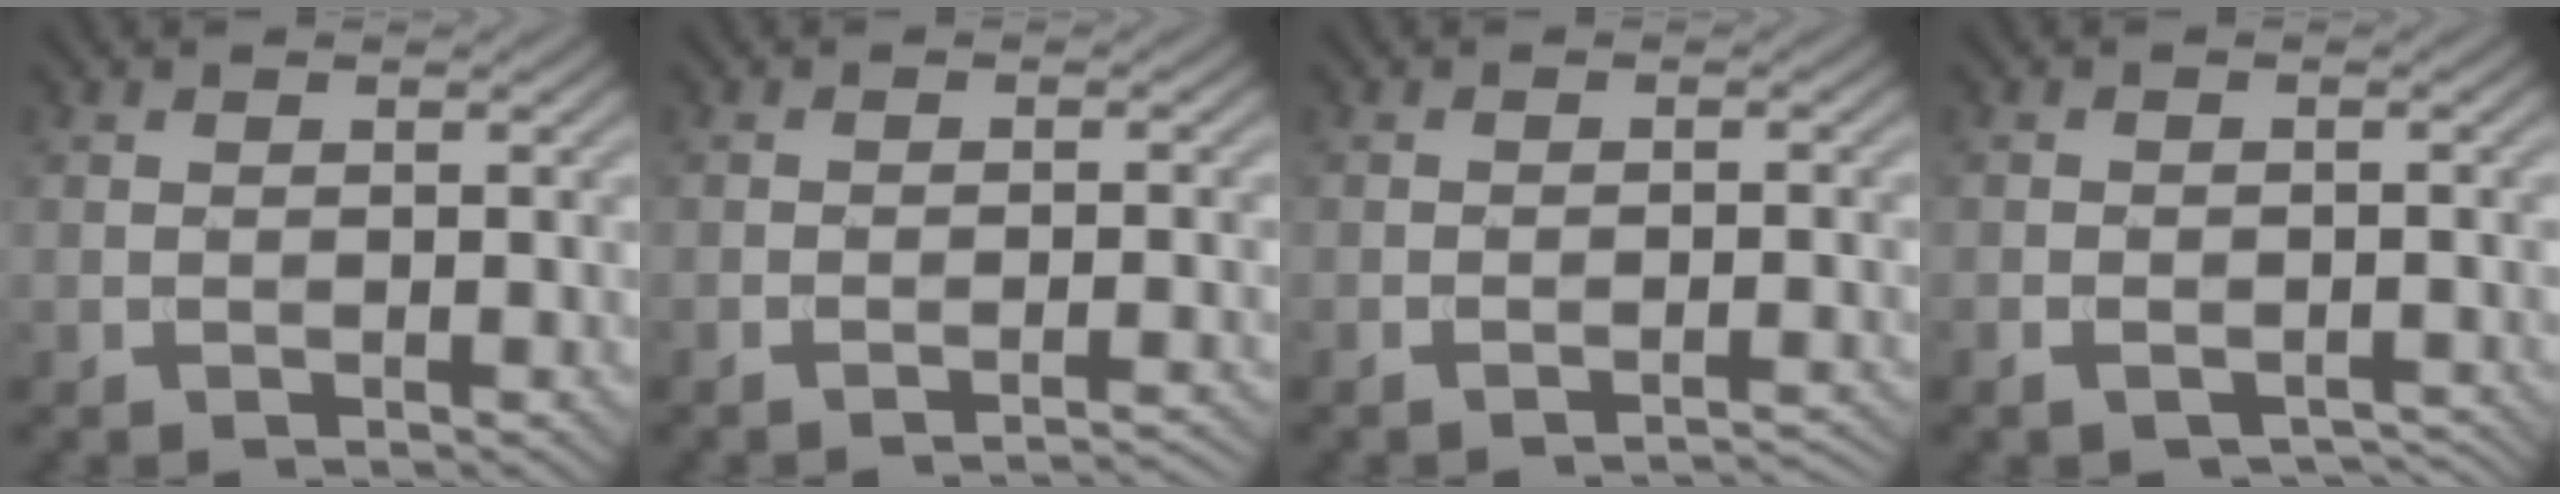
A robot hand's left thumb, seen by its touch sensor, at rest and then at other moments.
{"total": 2.5, "force": [-2.0, 0.3, 1.5], "torque": [-0.014, 0.006, -0.038]}
{"total": 2.3, "force": [-2.0, 0.2, 1.2], "torque": [-0.010, 0.005, -0.035]}
{"total": 3.9, "force": [-2.8, 2.2, 1.6], "torque": [-0.020, -0.001, -0.037]}